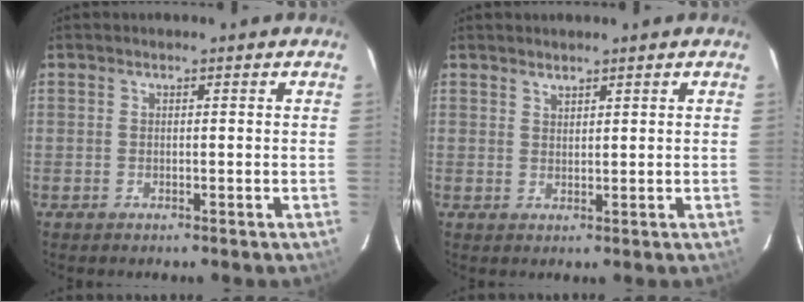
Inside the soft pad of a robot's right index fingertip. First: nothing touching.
{"total": 1.4, "force": [1.3, 0.5, 0.3], "torque": [-0.003, 0.003, 0.024]}